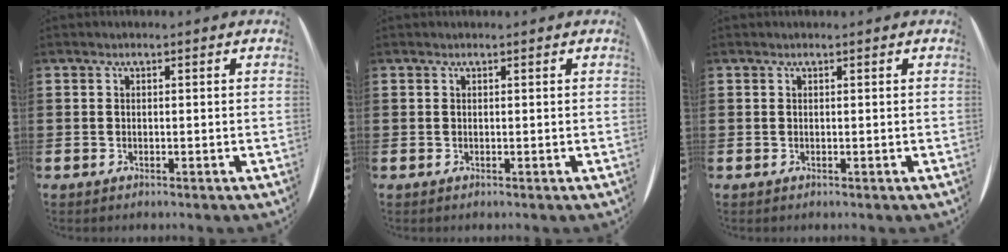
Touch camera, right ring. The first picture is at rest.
{"total": 0.0}
{"total": 0.0}